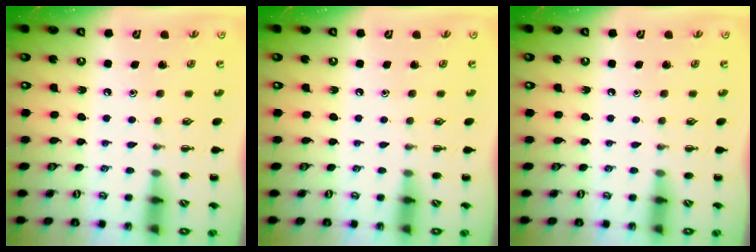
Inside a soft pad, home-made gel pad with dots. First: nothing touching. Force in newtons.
{"total": 0.0}
{"total": 0.0}